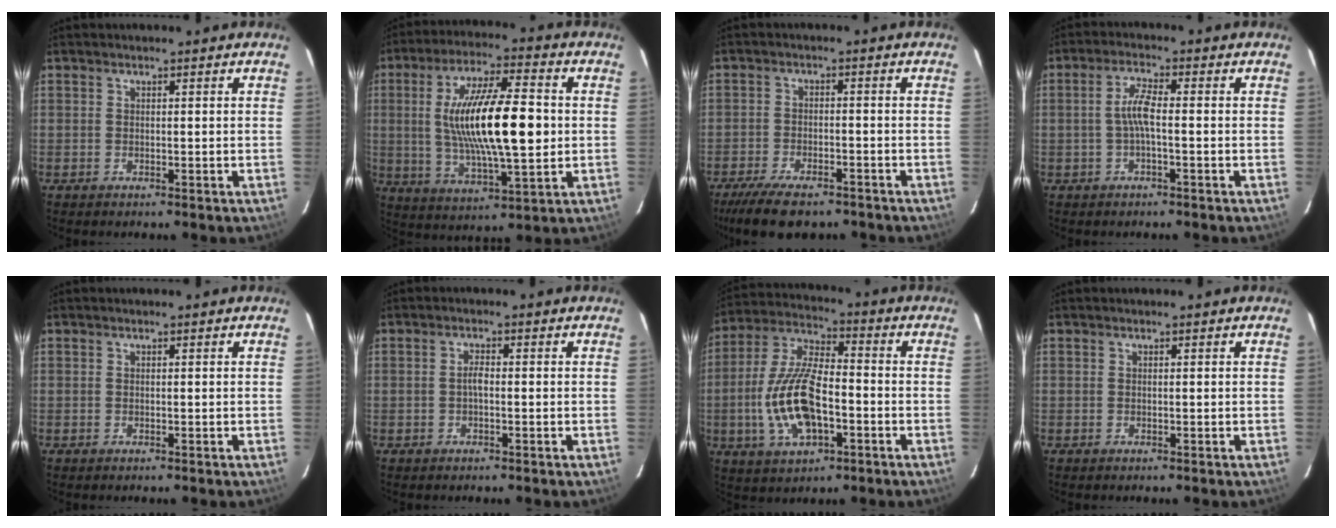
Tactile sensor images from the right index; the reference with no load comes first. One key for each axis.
{"total": 18.6, "fx": 0.8, "fy": 4.9, "fz": 18.0, "tx": -0.322, "ty": 0.005, "tz": 0.021}
{"total": 11.9, "fx": -9.4, "fy": 4.1, "fz": 6.1, "tx": -0.139, "ty": -0.024, "tz": -0.152}
{"total": 3.8, "fx": -0.8, "fy": 0.4, "fz": 3.7, "tx": -0.077, "ty": 0.008, "tz": -0.014}
{"total": 0.0}
{"total": 1.5, "fx": -0.4, "fy": 0.5, "fz": 1.4, "tx": -0.027, "ty": 0.006, "tz": -0.008}
{"total": 15.5, "fx": -3.9, "fy": 6.7, "fz": 13.4, "tx": -0.288, "ty": 0.001, "tz": -0.070}
{"total": 0.0}